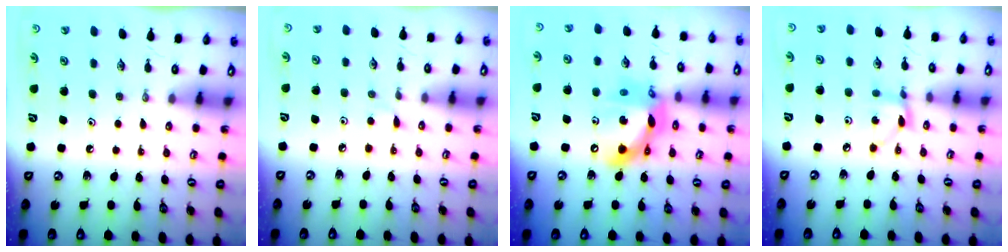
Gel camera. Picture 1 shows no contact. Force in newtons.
{"total": 2.6, "press": 2.6, "slide": 0.3}
{"total": 14.6, "press": 14.6, "slide": 1.6}
{"total": 3.0, "press": 3.0, "slide": 0.2}